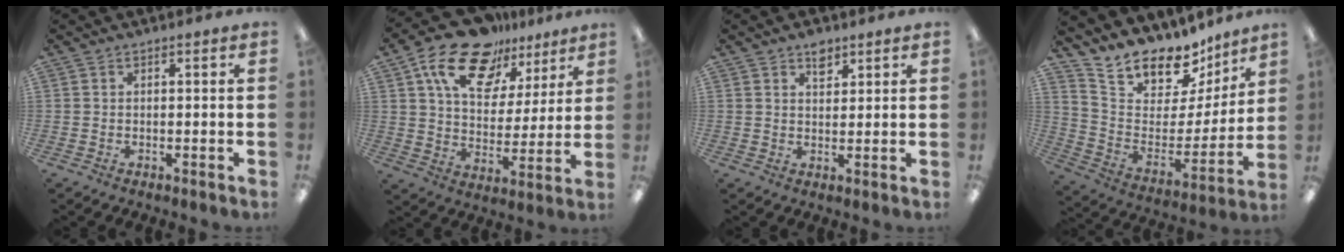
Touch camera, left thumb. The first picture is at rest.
{"total": 17.3, "force": [11.8, 9.4, 8.4], "torque": [-0.156, -0.061, 0.212]}
{"total": 3.8, "force": [2.8, 2.1, 1.6], "torque": [-0.012, -0.011, 0.047]}
{"total": 15.1, "force": [13.6, 6.0, 2.8], "torque": [-0.059, -0.127, 0.241]}